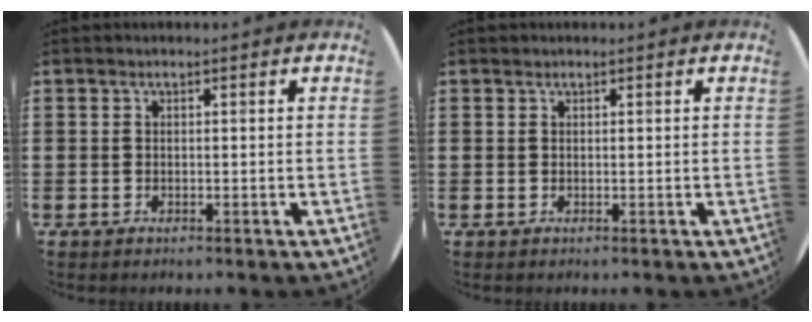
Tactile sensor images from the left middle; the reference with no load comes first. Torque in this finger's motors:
{"motor_torque": [0.09, -0.08, 0.00, 0.00]}